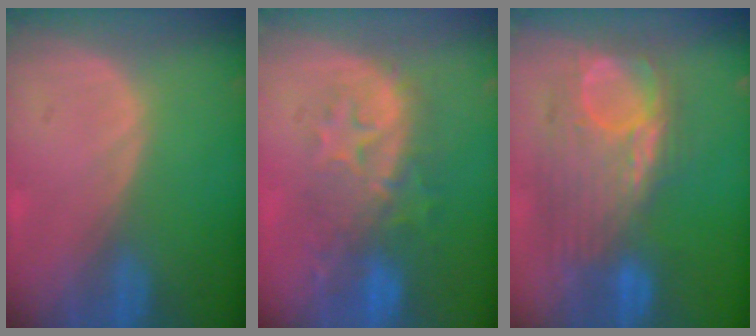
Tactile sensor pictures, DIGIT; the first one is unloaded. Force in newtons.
{"total": 9.4, "press": 8.7, "slide": 3.5}
{"total": 10.2, "press": 9.8, "slide": 2.7}